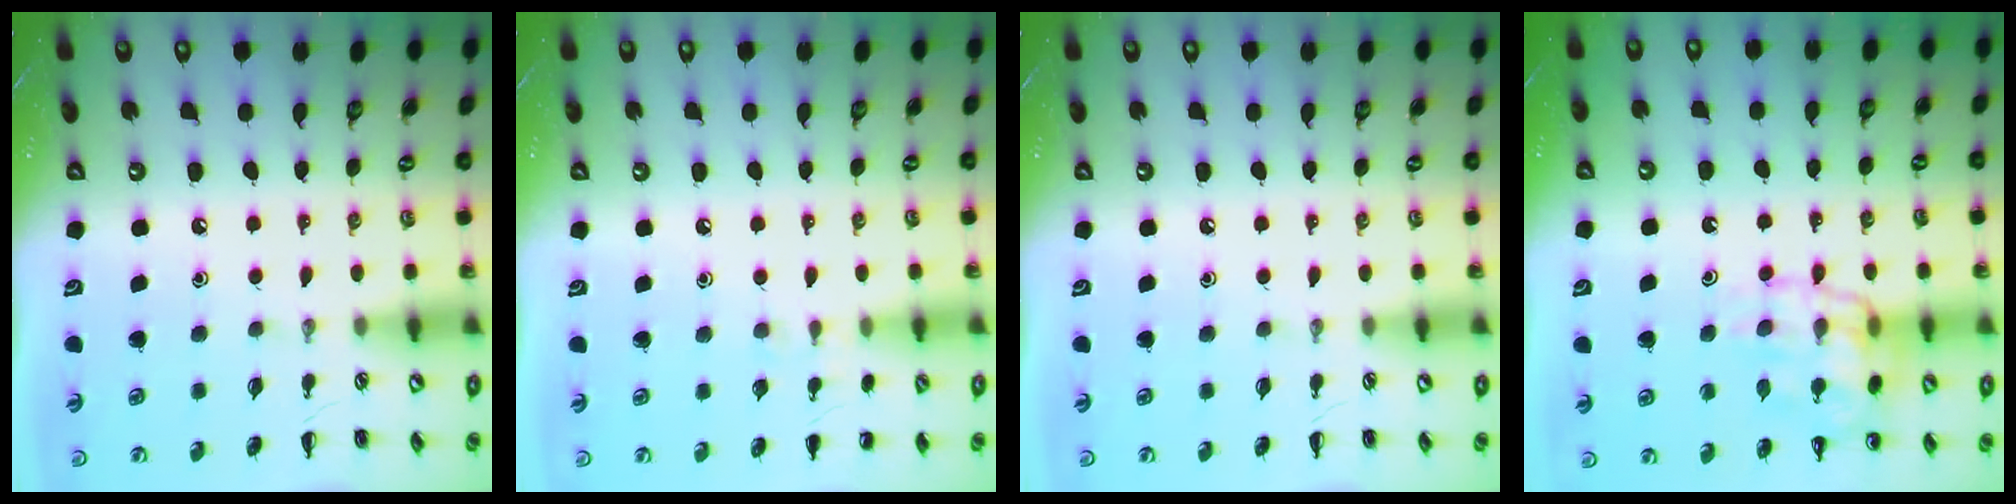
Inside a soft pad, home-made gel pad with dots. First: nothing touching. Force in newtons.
{"total": 5.0, "press": 4.8, "slide": 1.6}
{"total": 0.0}
{"total": 16.7, "press": 16.5, "slide": 2.8}